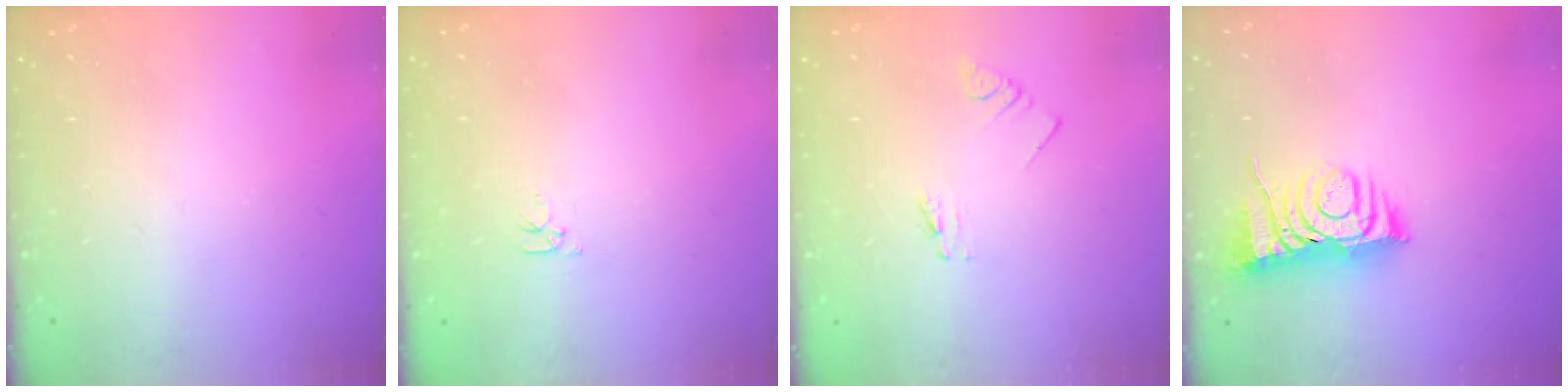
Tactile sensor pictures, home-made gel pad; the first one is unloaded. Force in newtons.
{"total": 2.8, "press": 2.7, "slide": 0.4}
{"total": 0.7, "press": 0.7, "slide": 0.1}
{"total": 7.3, "press": 7.3, "slide": 0.6}